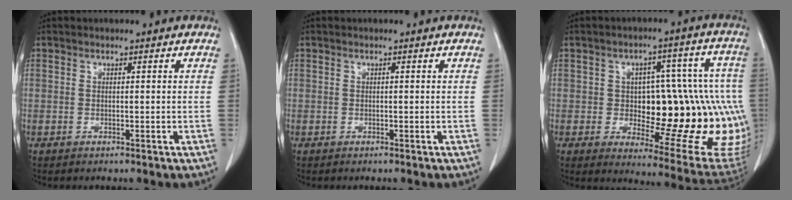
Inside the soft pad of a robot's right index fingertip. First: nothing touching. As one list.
[{"total": 0.0}, {"total": 24.0, "force": [-2.0, 8.3, 22.4], "torque": [-0.195, 0.035, 0.003]}]